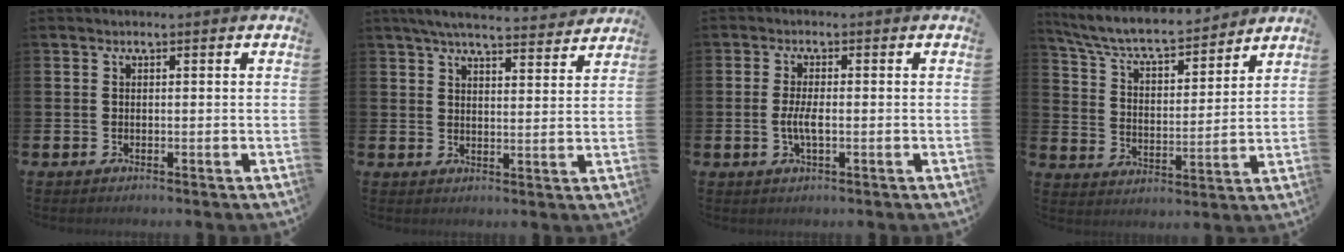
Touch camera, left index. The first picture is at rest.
{"total": 5.4, "force": [5.1, 0.6, 1.7], "torque": [-0.039, -0.029, 0.089]}
{"total": 2.9, "force": [-0.5, 0.9, 2.7], "torque": [-0.054, -0.001, -0.013]}
{"total": 7.8, "force": [7.2, 1.5, 2.6], "torque": [-0.087, -0.052, 0.123]}